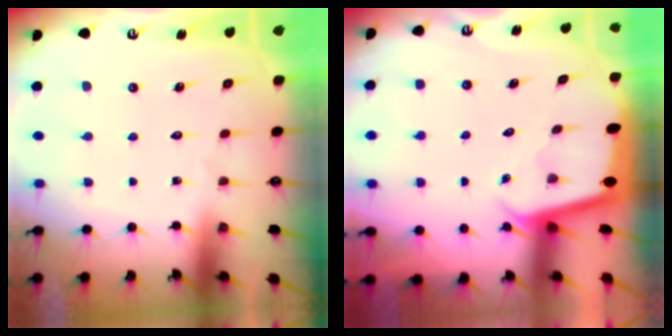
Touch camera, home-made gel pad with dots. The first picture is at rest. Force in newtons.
{"total": 1.8, "press": 1.8, "slide": 0.0}